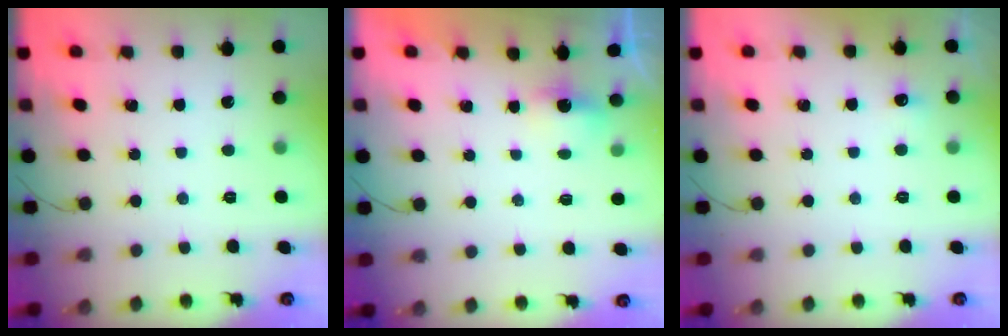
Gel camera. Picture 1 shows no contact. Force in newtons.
{"total": 2.9, "press": 2.8, "slide": 0.8}
{"total": 3.7, "press": 3.6, "slide": 1.1}